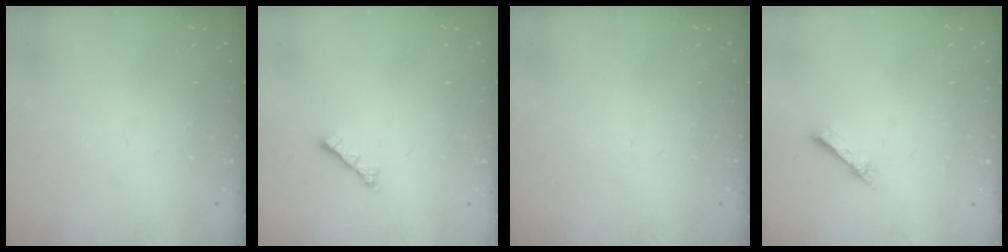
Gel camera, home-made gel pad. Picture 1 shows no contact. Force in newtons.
{"total": 1.8, "press": 1.7, "slide": 0.6}
{"total": 0.0}
{"total": 2.1, "press": 2.1, "slide": 0.2}